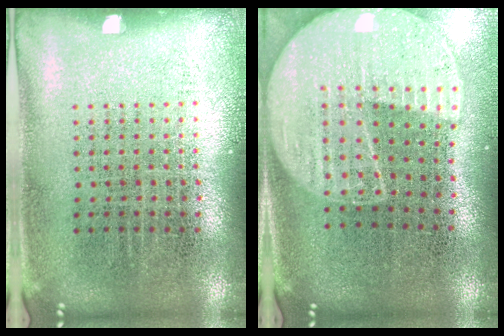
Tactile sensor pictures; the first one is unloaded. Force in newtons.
{"total": 2.1, "press": 1.9, "slide": 0.9}